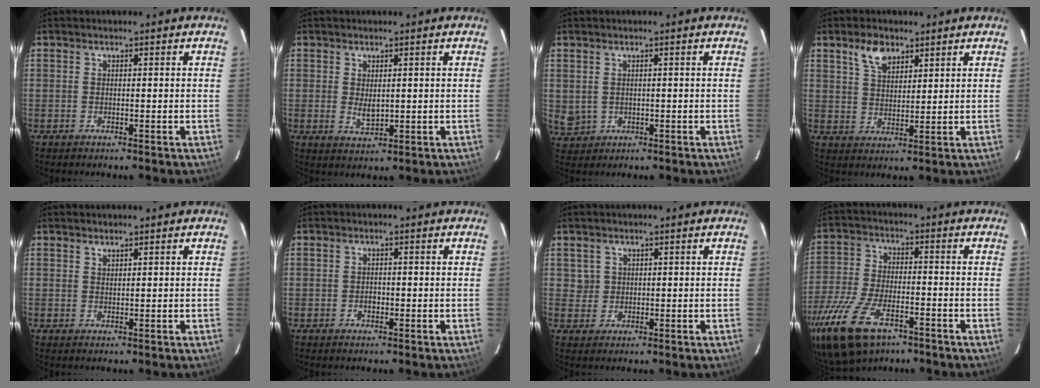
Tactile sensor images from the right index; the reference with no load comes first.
{"total": 3.0, "force": [0.3, 1.6, 2.5], "torque": [-0.044, -0.005, 0.009]}
{"total": 3.4, "force": [0.4, 3.1, 1.5], "torque": [-0.036, 0.002, 0.025]}
{"total": 5.7, "force": [3.6, 3.1, 3.1], "torque": [-0.051, 0.009, 0.068]}
{"total": 0.8, "force": [0.8, 0.1, 0.2], "torque": [-0.004, 0.000, 0.015]}
{"total": 1.1, "force": [-0.4, 0.9, 0.5], "torque": [-0.009, 0.003, -0.005]}
{"total": 2.0, "force": [0.7, 1.9, -0.1], "torque": [0.010, 0.009, 0.013]}
{"total": 16.9, "force": [-10.4, 8.2, 10.5], "torque": [-0.241, -0.033, -0.193]}